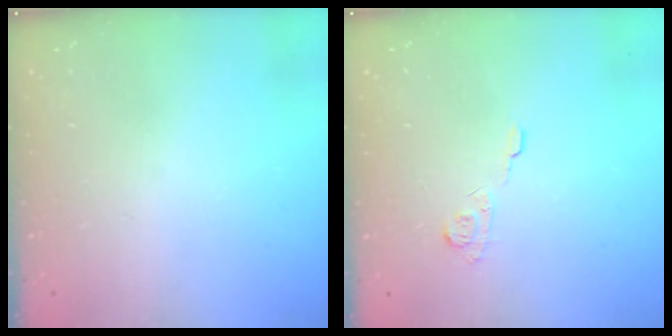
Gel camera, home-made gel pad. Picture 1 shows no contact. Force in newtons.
{"total": 6.2, "press": 6.2, "slide": 0.5}